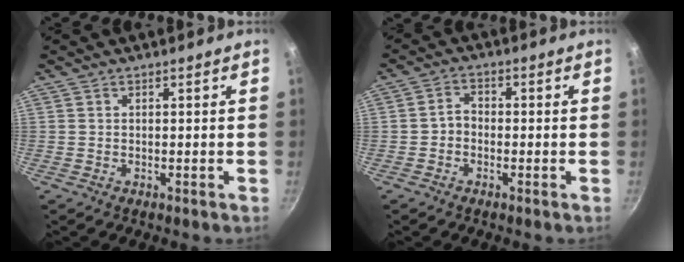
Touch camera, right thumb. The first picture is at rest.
{"total": 2.9, "force": [-0.9, 2.3, 1.6], "torque": [-0.018, 0.019, -0.023]}